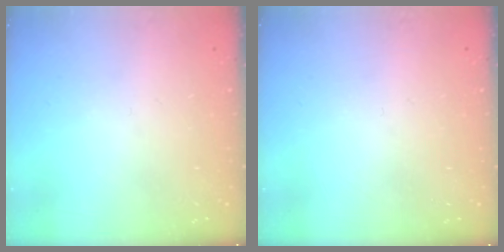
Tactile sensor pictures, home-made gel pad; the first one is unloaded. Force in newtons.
{"total": 0.0}